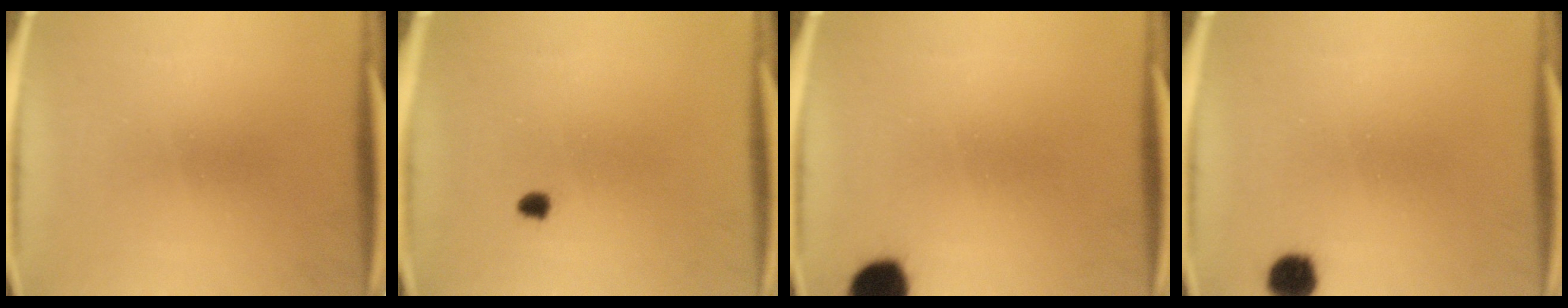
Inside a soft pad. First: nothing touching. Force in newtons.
{"total": 1.3}
{"total": 7.0}
{"total": 4.2}